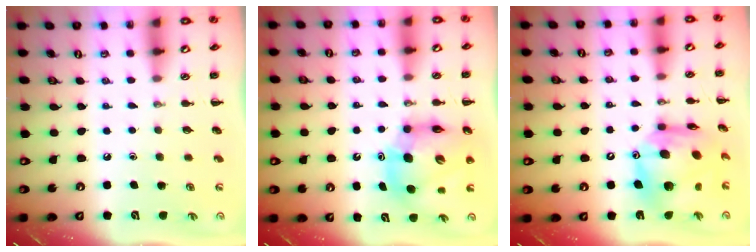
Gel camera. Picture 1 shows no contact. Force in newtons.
{"total": 12.5, "press": 12.0, "slide": 3.5}
{"total": 15.4, "press": 14.6, "slide": 5.0}